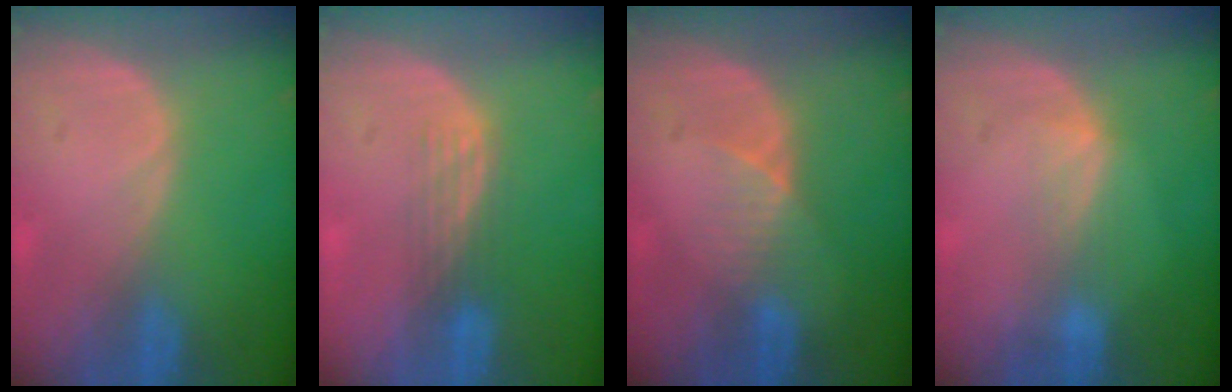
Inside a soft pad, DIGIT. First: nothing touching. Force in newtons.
{"total": 3.0, "press": 2.7, "slide": 1.3}
{"total": 3.2, "press": 2.8, "slide": 1.4}
{"total": 2.4, "press": 2.4, "slide": 0.4}